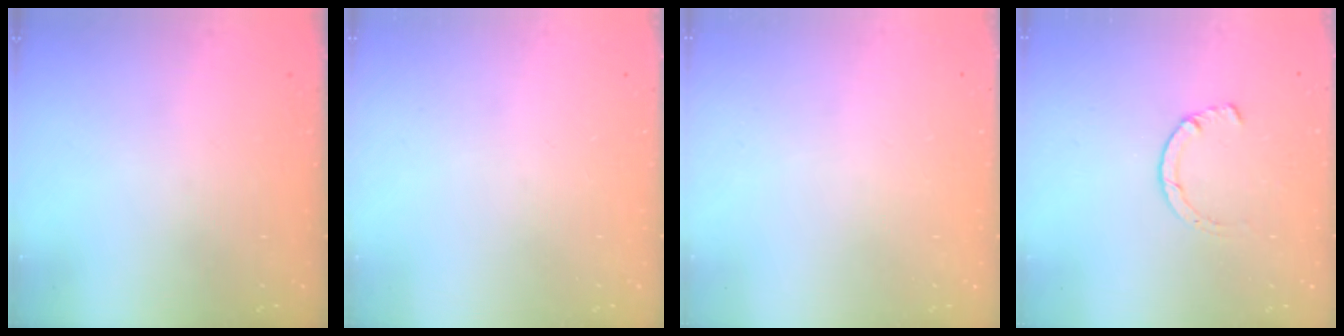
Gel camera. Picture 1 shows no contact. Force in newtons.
{"total": 0.0}
{"total": 2.5, "press": 2.5, "slide": 0.2}
{"total": 1.5, "press": 1.5, "slide": 0.3}